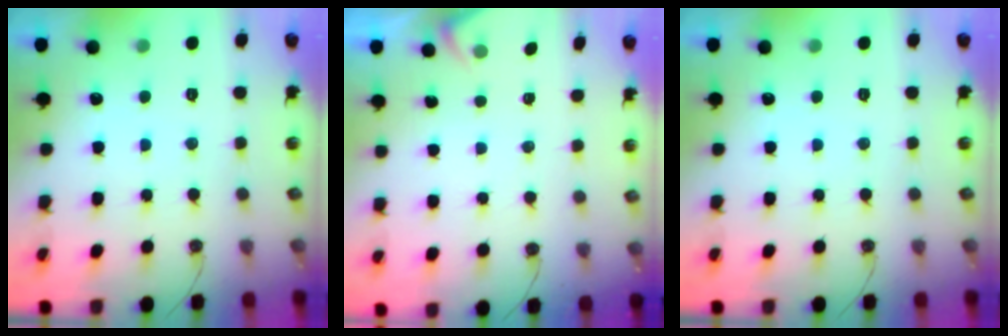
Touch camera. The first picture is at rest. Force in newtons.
{"total": 3.4, "press": 3.3, "slide": 0.4}
{"total": 0.0}